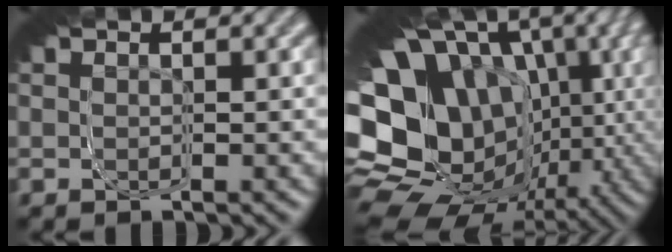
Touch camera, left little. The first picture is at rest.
{"total": 19.4, "force": [-1.2, 11.5, 15.6], "torque": [-0.211, 0.017, -0.031]}